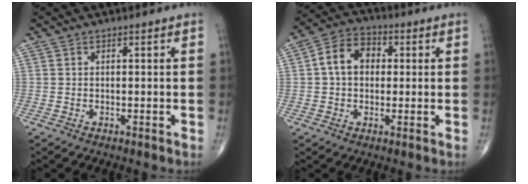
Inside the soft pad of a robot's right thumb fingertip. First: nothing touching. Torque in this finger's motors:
{"motor_torque": [0.02, 0.23, 0.27, 0.14, 0.07]}